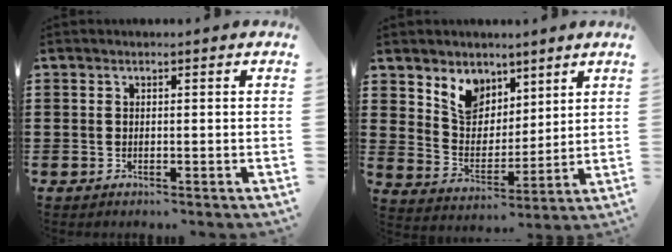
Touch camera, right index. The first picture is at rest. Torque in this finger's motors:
{"motor_torque": [0.23, 0.15, 0.49, 0.10]}